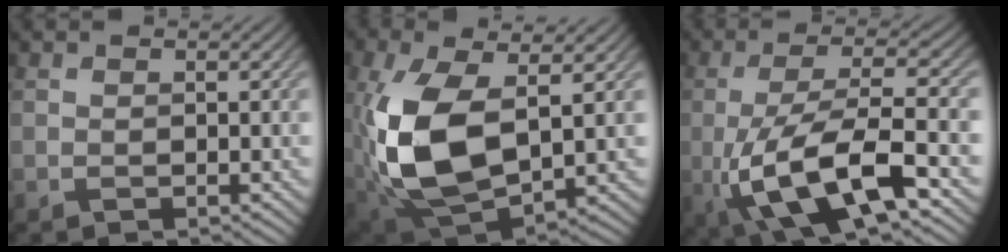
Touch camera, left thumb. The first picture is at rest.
{"total": 13.7, "force": [0.4, 7.5, 11.5], "torque": [-0.269, -0.011, 0.017]}
{"total": 13.0, "force": [-4.1, 4.2, 11.6], "torque": [-0.227, -0.012, -0.074]}